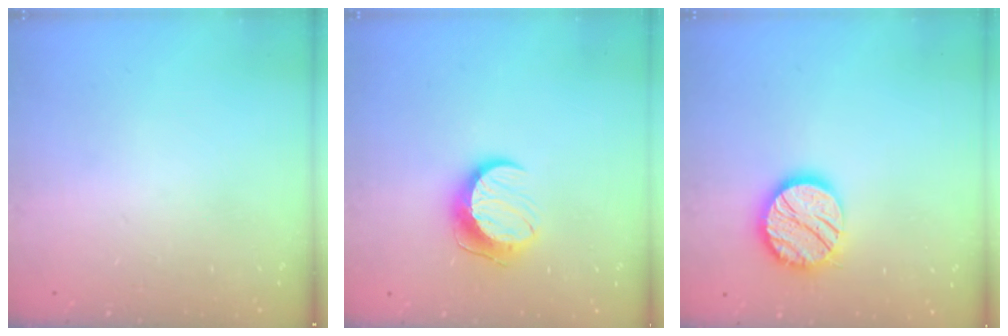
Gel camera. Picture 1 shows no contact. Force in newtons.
{"total": 10.5, "press": 10.5, "slide": 0.0}
{"total": 14.9, "press": 14.9, "slide": 0.9}